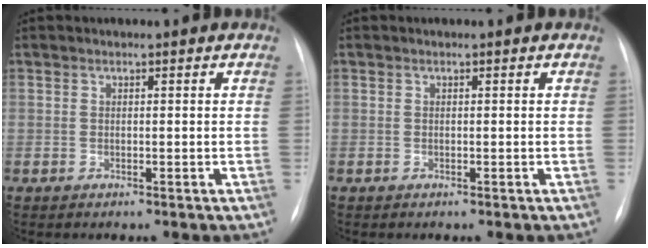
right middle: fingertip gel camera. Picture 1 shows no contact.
{"total": 0.0}